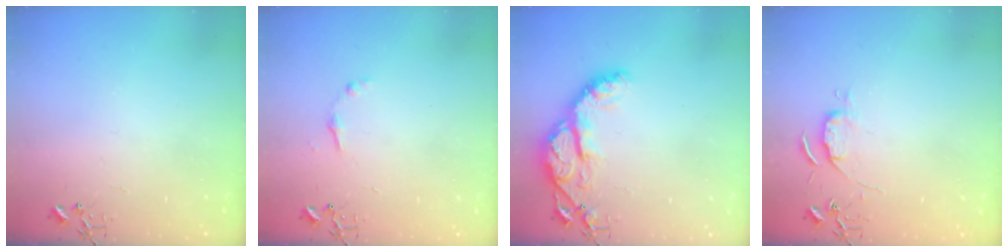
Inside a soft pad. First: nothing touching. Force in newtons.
{"total": 6.5, "press": 6.5, "slide": 0.7}
{"total": 14.0, "press": 13.9, "slide": 1.2}
{"total": 5.4, "press": 5.4, "slide": 0.7}